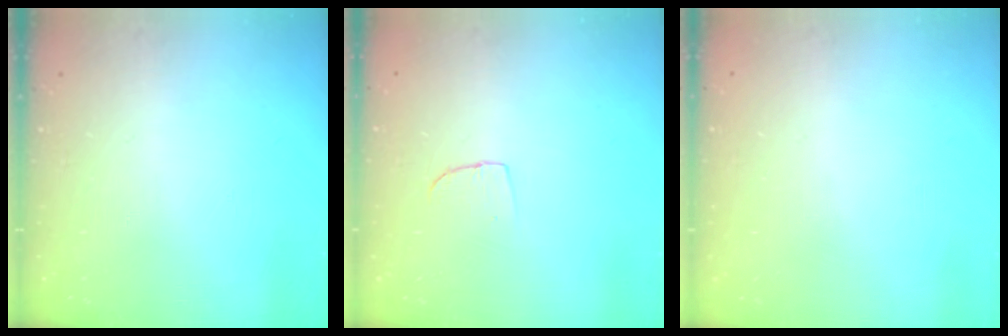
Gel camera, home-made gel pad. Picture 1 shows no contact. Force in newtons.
{"total": 3.8, "press": 3.8, "slide": 0.4}
{"total": 0.0}